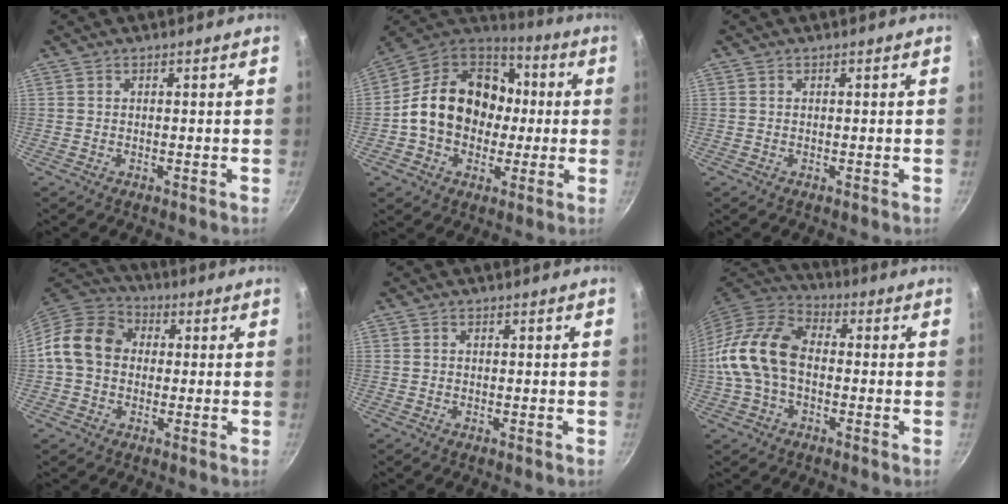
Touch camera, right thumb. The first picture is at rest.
{"total": 20.2, "force": [0.2, 16.1, 12.2], "torque": [-0.181, 0.041, -0.005]}
{"total": 0.0}
{"total": 11.9, "force": [0.4, 9.7, 6.8], "torque": [-0.089, 0.025, -0.016]}
{"total": 0.0}
{"total": 14.8, "force": [-1.1, 9.8, 11.0], "torque": [-0.193, 0.038, -0.037]}